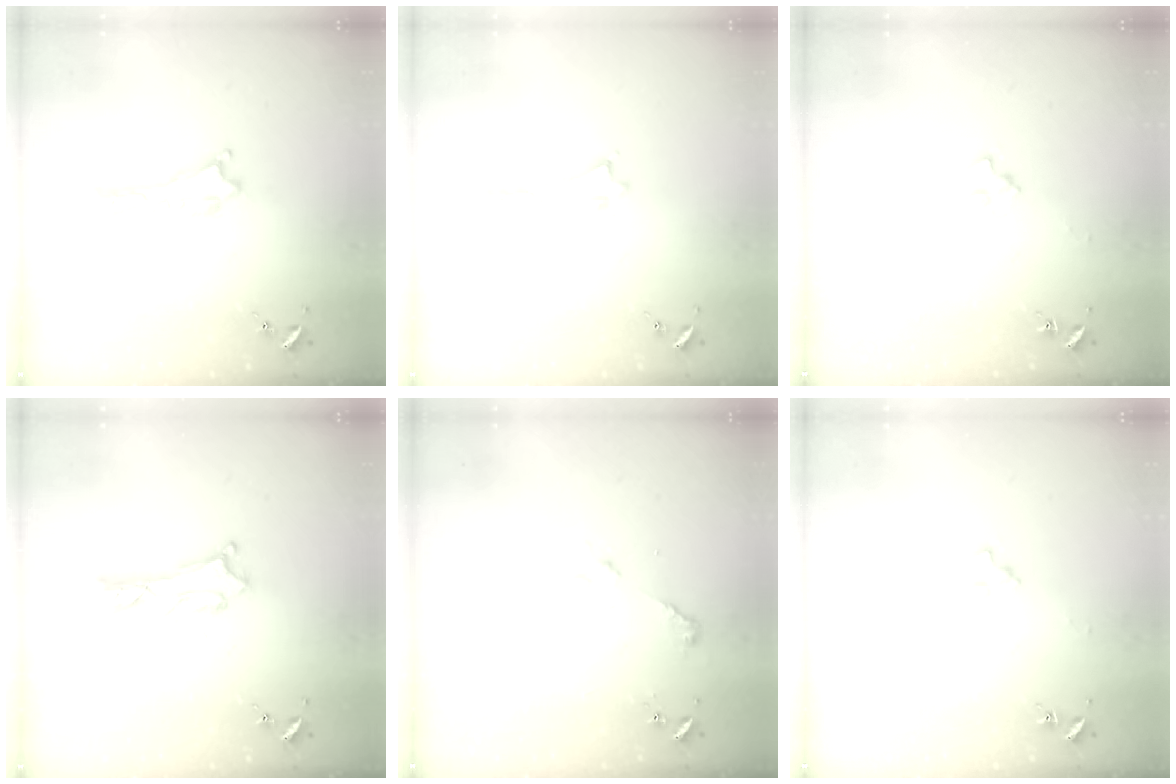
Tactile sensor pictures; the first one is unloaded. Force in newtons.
{"total": 0.0}
{"total": 2.0, "press": 2.0, "slide": 0.3}
{"total": 1.2, "press": 1.2, "slide": 0.2}
{"total": 2.3, "press": 2.3, "slide": 0.1}
{"total": 2.0, "press": 2.0, "slide": 0.3}